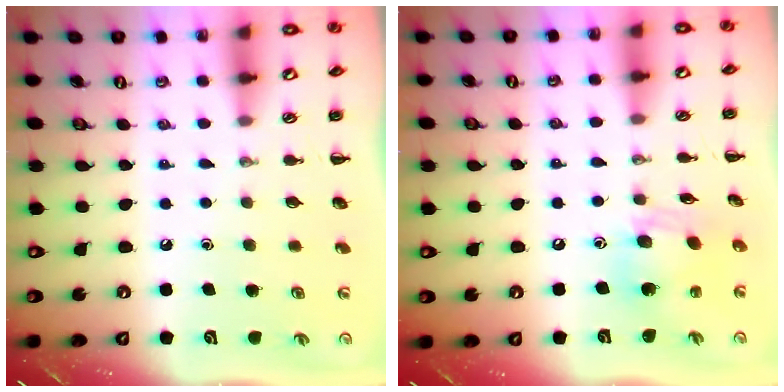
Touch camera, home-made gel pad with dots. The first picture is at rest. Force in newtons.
{"total": 10.7, "press": 10.6, "slide": 1.3}